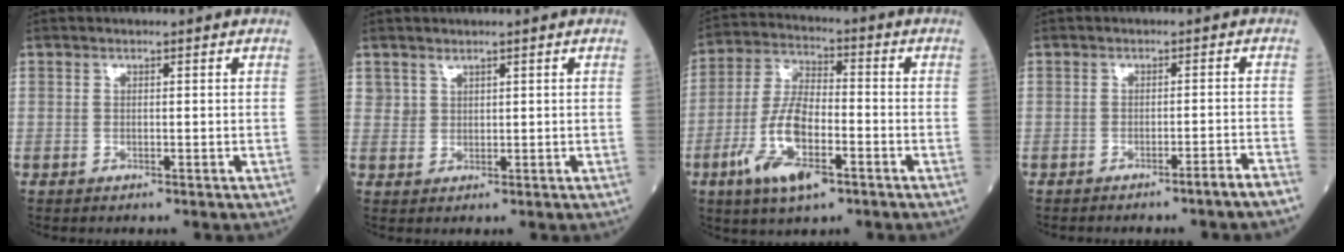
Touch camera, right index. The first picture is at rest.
{"total": 1.3, "force": [1.1, 0.7, 0.2], "torque": [0.002, -0.001, 0.021]}
{"total": 11.6, "force": [-5.1, 3.6, 9.8], "torque": [-0.205, -0.007, -0.094]}
{"total": 3.8, "force": [-3.2, -1.1, 1.8], "torque": [-0.016, 0.002, -0.044]}